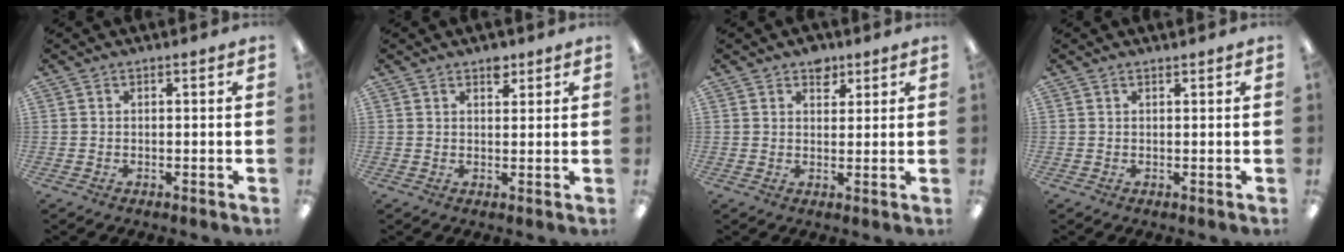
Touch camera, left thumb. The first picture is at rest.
{"total": 3.0, "force": [2.2, 1.6, 1.3], "torque": [-0.003, -0.008, 0.035]}
{"total": 4.1, "force": [2.9, 2.6, 1.4], "torque": [-0.003, -0.010, 0.048]}
{"total": 0.6, "force": [0.5, 0.1, 0.0], "torque": [-0.002, 0.001, 0.010]}